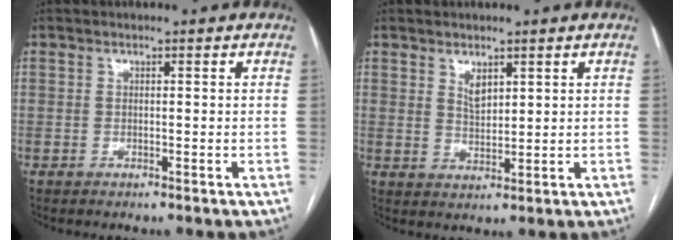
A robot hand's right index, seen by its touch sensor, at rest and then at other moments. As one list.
[{"total": 2.8, "force": [1.7, 1.3, 1.8], "torque": [-0.035, -0.004, 0.038]}]